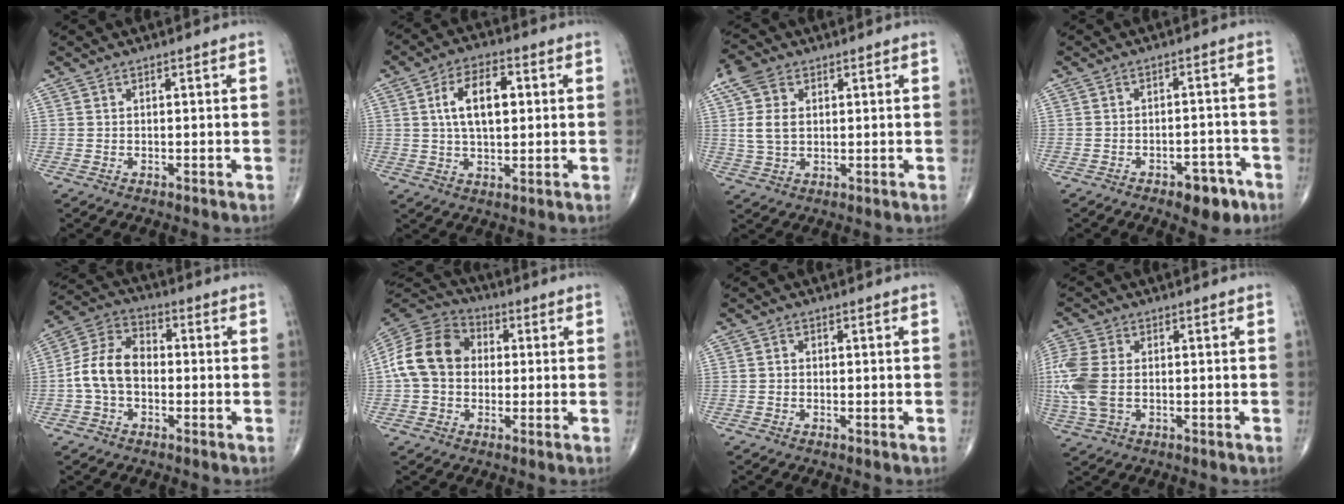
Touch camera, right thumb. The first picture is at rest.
{"total": 10.0, "force": [1.9, 5.3, 8.3], "torque": [-0.133, 0.005, 0.031]}
{"total": 7.8, "force": [1.9, 5.2, 5.5], "torque": [-0.119, 0.006, 0.039]}
{"total": 6.7, "force": [-4.0, 3.4, 4.1], "torque": [-0.034, 0.028, -0.051]}
{"total": 10.0, "force": [-1.3, 6.9, 7.2], "torque": [-0.130, 0.036, -0.037]}
{"total": 14.0, "force": [0.6, 11.1, 8.5], "torque": [-0.152, 0.035, 0.003]}
{"total": 0.8, "force": [-0.2, 0.7, 0.3], "torque": [0.000, 0.002, -0.007]}
{"total": 10.3, "force": [-0.4, 6.4, 8.0], "torque": [-0.218, 0.003, -0.008]}